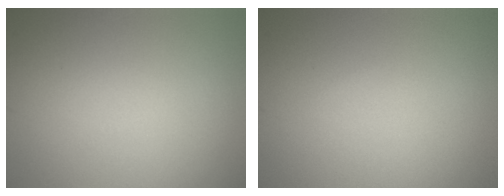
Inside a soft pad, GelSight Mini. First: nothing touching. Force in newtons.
{"total": 0.0}